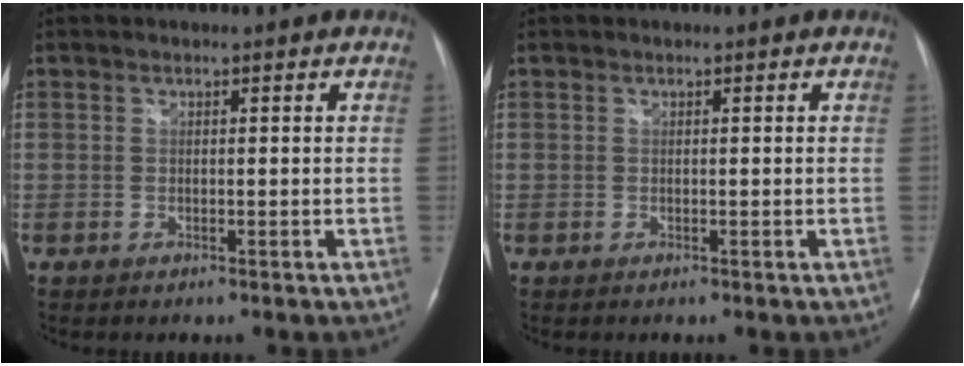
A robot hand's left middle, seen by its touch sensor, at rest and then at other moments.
{"total": 0.0}